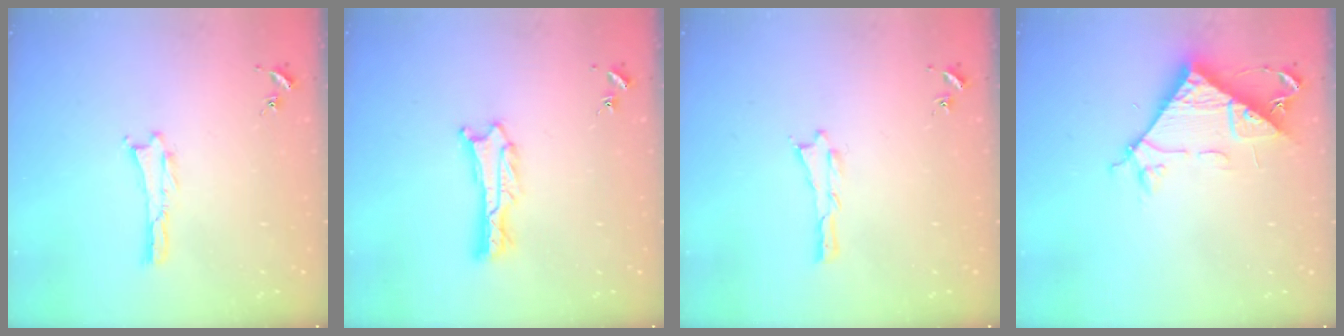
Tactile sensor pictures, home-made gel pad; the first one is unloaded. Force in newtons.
{"total": 1.1, "press": 1.1, "slide": 0.2}
{"total": 0.0}
{"total": 8.1, "press": 8.1, "slide": 0.9}